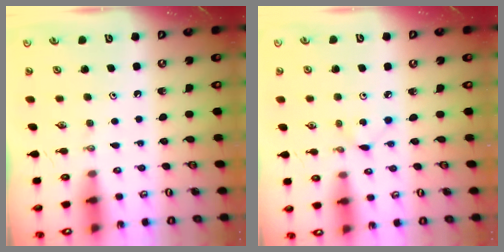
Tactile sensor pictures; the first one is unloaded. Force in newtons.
{"total": 3.0, "press": 3.0, "slide": 0.3}